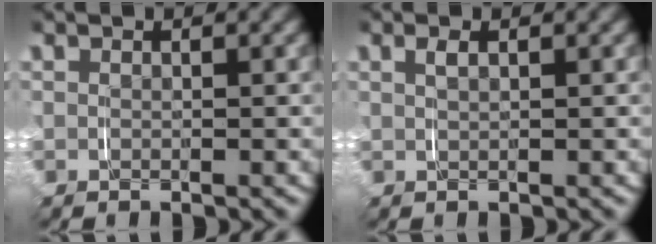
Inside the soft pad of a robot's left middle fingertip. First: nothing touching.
{"total": 0.7, "force": [0.3, 0.1, 0.7], "torque": [-0.012, 0.002, 0.008]}